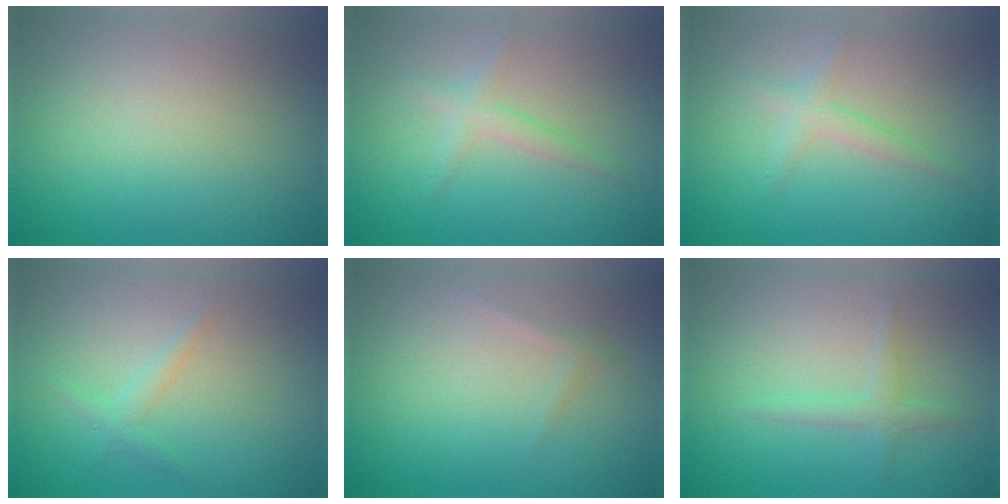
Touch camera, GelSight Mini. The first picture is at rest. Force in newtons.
{"total": 1.8, "press": 1.8, "slide": 0.0}
{"total": 1.8, "press": 1.8, "slide": 0.0}
{"total": 1.4, "press": 1.4, "slide": 0.0}
{"total": 0.6, "press": 0.6, "slide": 0.1}
{"total": 1.6, "press": 1.6, "slide": 0.1}